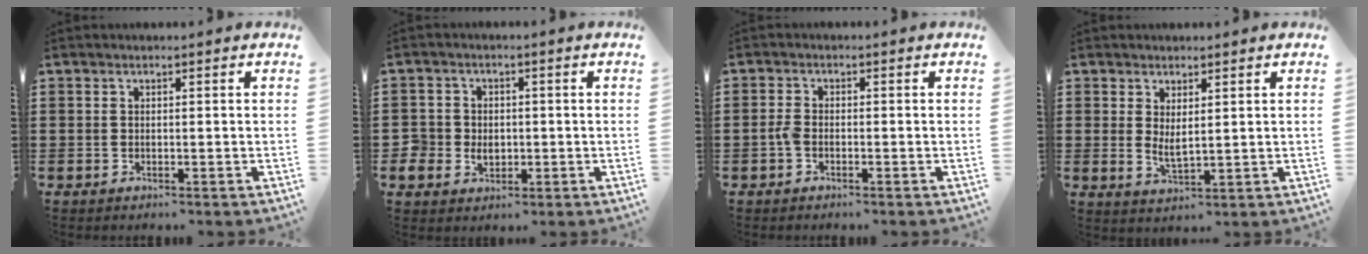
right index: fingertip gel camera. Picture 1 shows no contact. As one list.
[{"total": 3.6, "force": [-0.7, 3.4, 0.9], "torque": [-0.029, 0.007, -0.017]}, {"total": 1.8, "force": [-0.7, 0.9, 1.3], "torque": [-0.035, 0.000, -0.017]}, {"total": 2.6, "force": [1.1, 0.9, 2.2], "torque": [-0.044, -0.001, 0.022]}]